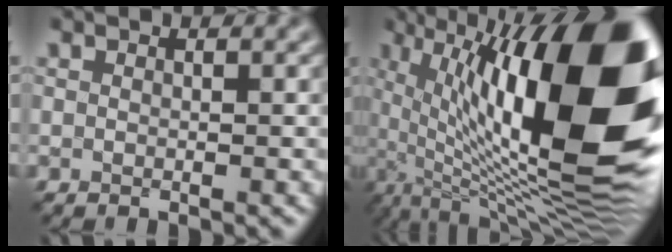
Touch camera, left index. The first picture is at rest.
{"total": 19.5, "force": [3.2, 7.5, 17.8], "torque": [-0.277, 0.018, 0.049]}